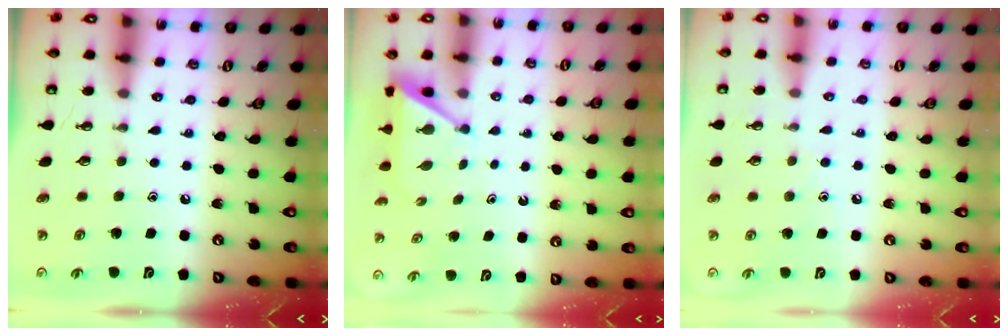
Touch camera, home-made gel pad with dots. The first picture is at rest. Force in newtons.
{"total": 4.8, "press": 4.8, "slide": 0.3}
{"total": 5.6, "press": 5.6, "slide": 0.5}